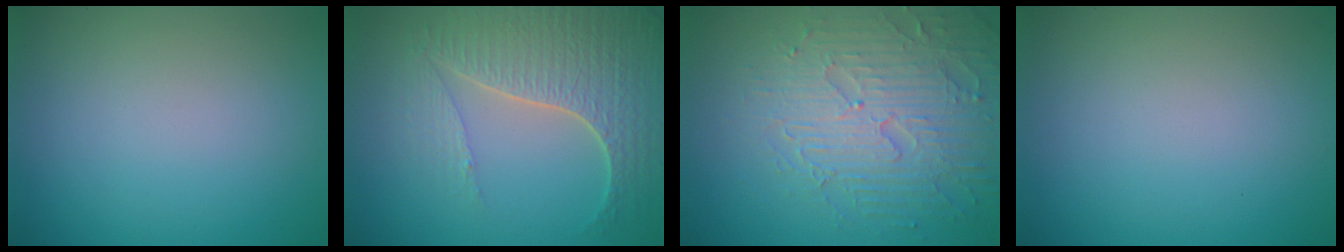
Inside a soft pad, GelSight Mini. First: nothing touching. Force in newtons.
{"total": 6.2, "press": 5.0, "slide": 3.7}
{"total": 6.2, "press": 5.2, "slide": 3.4}
{"total": 0.0}